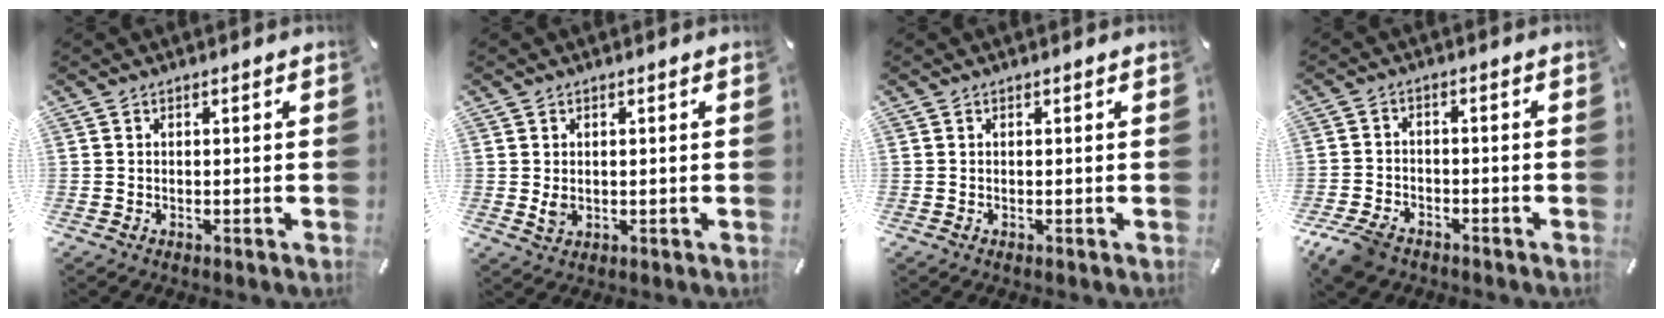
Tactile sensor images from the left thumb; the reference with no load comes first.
{"total": 2.1, "force": [0.1, 1.7, 1.3], "torque": [-0.027, -0.003, -0.001]}
{"total": 0.0}
{"total": 6.1, "force": [-4.7, 3.3, 2.3], "torque": [-0.064, 0.015, -0.093]}